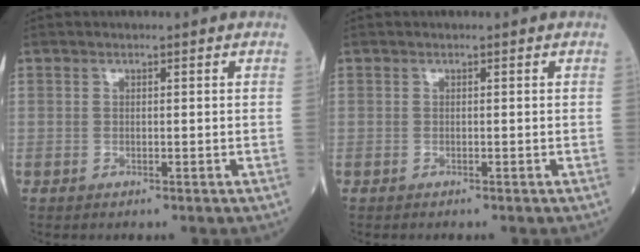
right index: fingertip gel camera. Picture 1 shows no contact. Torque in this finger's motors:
{"motor_torque": [-0.01, -0.01, 0.00, -0.03]}